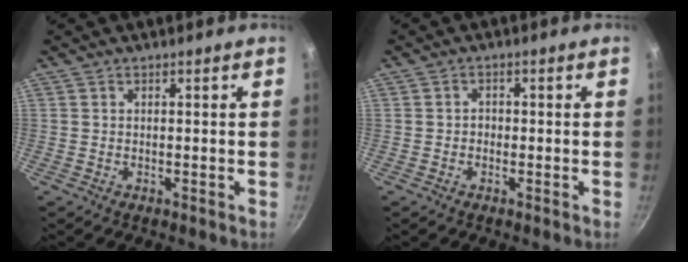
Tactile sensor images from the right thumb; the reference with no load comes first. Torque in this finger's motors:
{"motor_torque": [-0.17, -0.13, -0.15, 0.03, 0.05]}